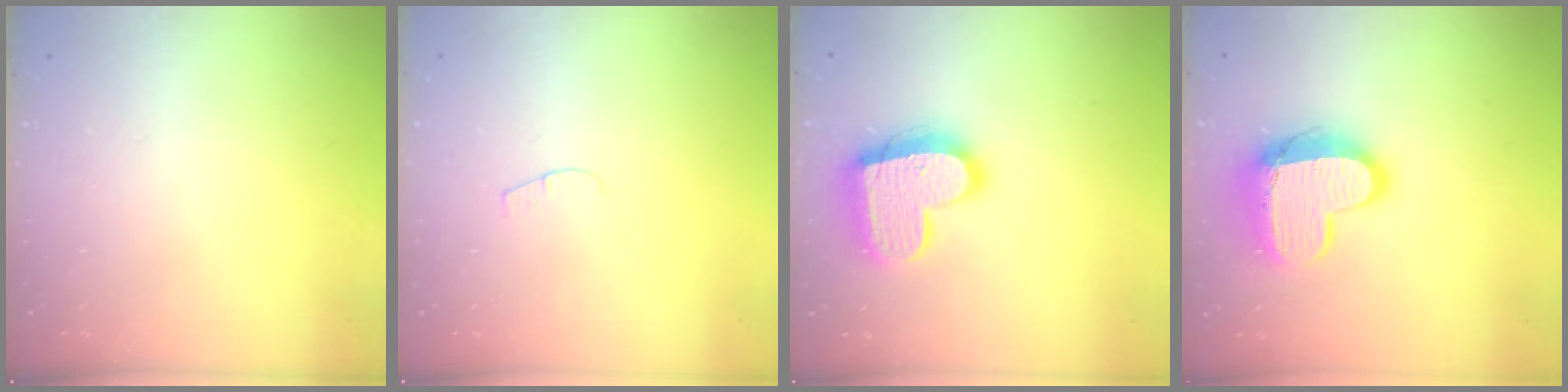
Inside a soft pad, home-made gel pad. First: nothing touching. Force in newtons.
{"total": 4.1, "press": 4.1, "slide": 0.4}
{"total": 17.6, "press": 17.5, "slide": 1.3}
{"total": 14.2, "press": 14.1, "slide": 1.1}